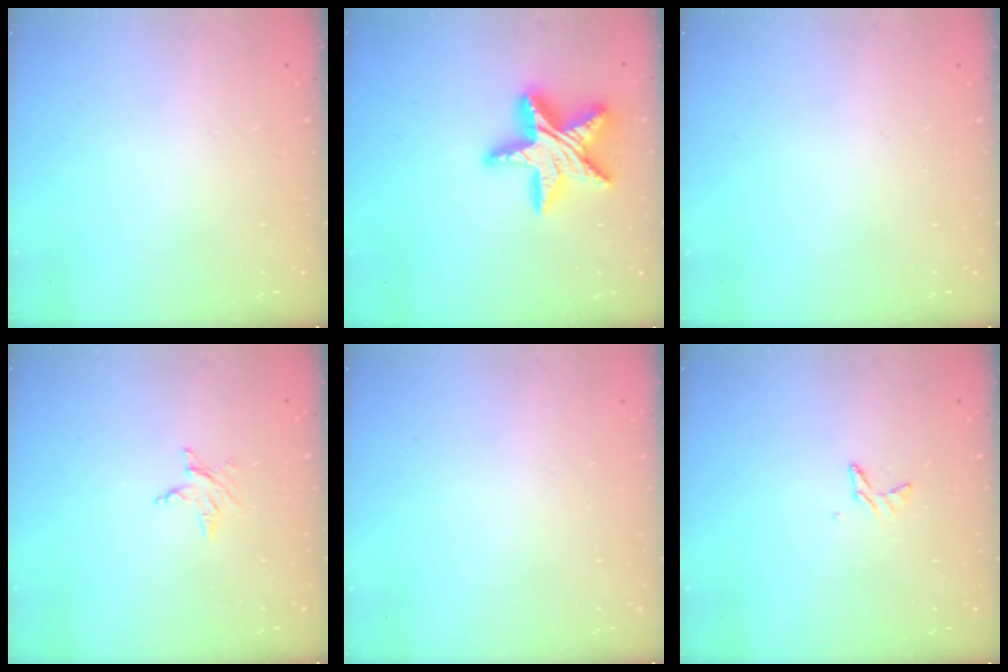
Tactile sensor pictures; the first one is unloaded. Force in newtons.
{"total": 20.2, "press": 20.1, "slide": 2.0}
{"total": 0.0}
{"total": 2.4, "press": 2.4, "slide": 0.3}
{"total": 0.0}
{"total": 4.6, "press": 4.5, "slide": 0.5}